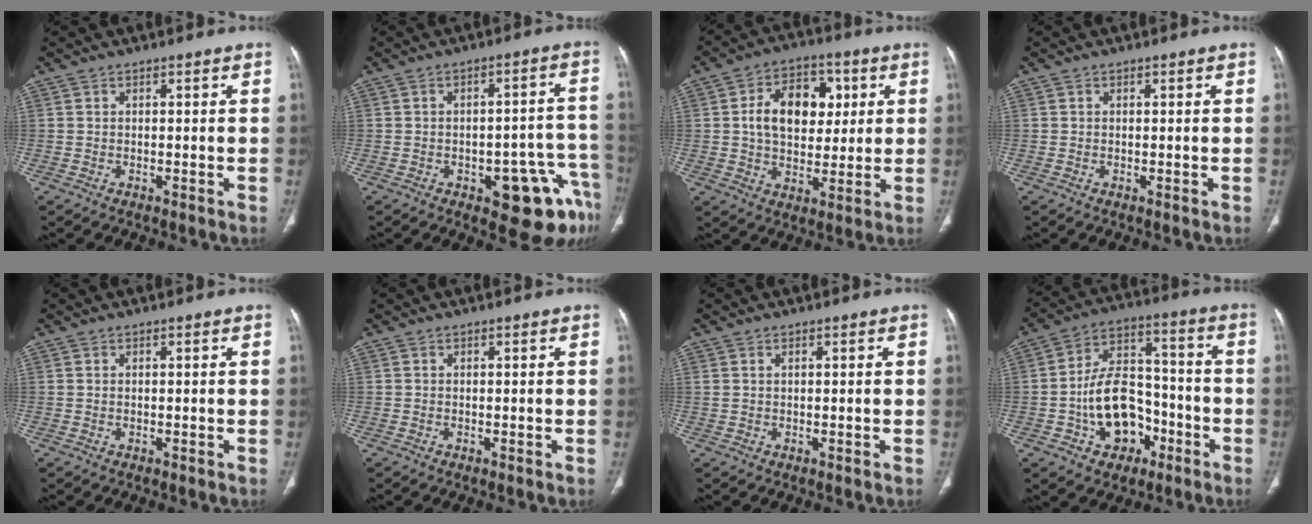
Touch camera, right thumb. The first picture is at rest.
{"total": 12.3, "force": [-6.1, 5.0, 9.5], "torque": [-0.075, 0.043, -0.066]}
{"total": 13.7, "force": [2.8, 9.4, 9.6], "torque": [-0.116, 0.006, 0.045]}
{"total": 0.0}
{"total": 0.0}
{"total": 0.0}
{"total": 0.7, "force": [0.4, 0.3, 0.5], "torque": [-0.014, 0.010, 0.011]}
{"total": 14.8, "force": [-5.1, 10.3, 9.3], "torque": [-0.123, 0.054, -0.081]}